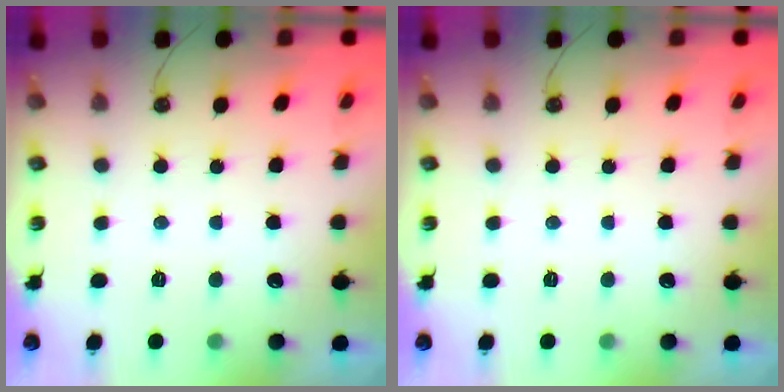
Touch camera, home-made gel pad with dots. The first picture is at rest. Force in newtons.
{"total": 0.0}